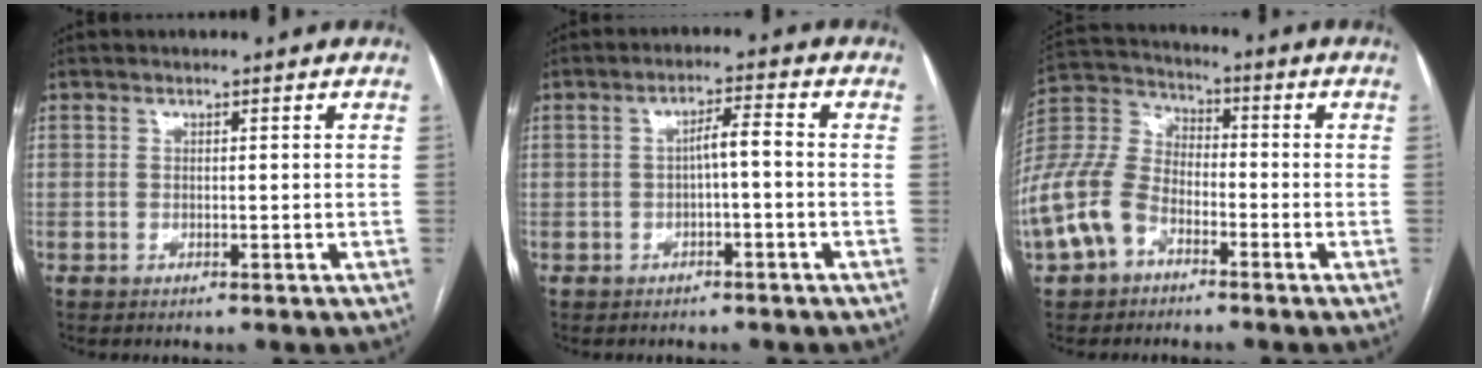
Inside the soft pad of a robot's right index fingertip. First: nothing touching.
{"total": 3.3, "force": [-0.6, 0.5, 3.2], "torque": [-0.052, 0.014, -0.007]}
{"total": 13.4, "force": [-6.3, 8.5, 8.1], "torque": [-0.209, 0.018, -0.130]}